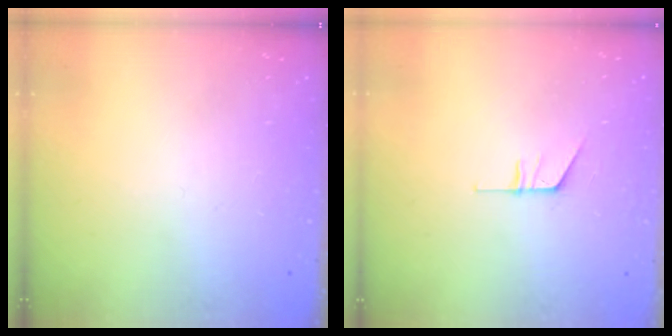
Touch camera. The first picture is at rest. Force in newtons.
{"total": 5.4, "press": 5.4, "slide": 0.5}